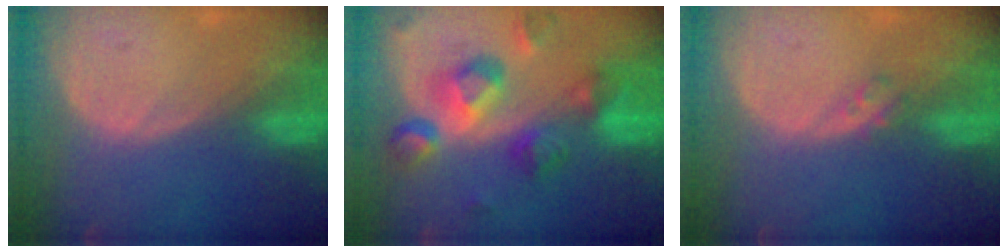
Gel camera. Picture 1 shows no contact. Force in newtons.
{"total": 10.5, "press": 9.4, "slide": 4.7}
{"total": 1.8, "press": 1.5, "slide": 0.9}